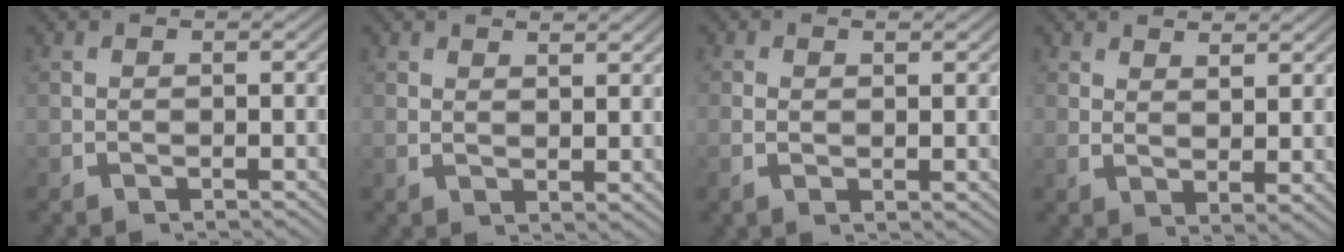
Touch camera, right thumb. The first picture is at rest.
{"total": 1.8, "force": [1.6, 0.1, 0.8], "torque": [-0.012, -0.005, 0.035]}
{"total": 1.4, "force": [0.5, 0.0, 1.3], "torque": [-0.032, -0.008, 0.016]}
{"total": 2.6, "force": [1.9, 0.4, 1.8], "torque": [-0.031, -0.010, 0.042]}